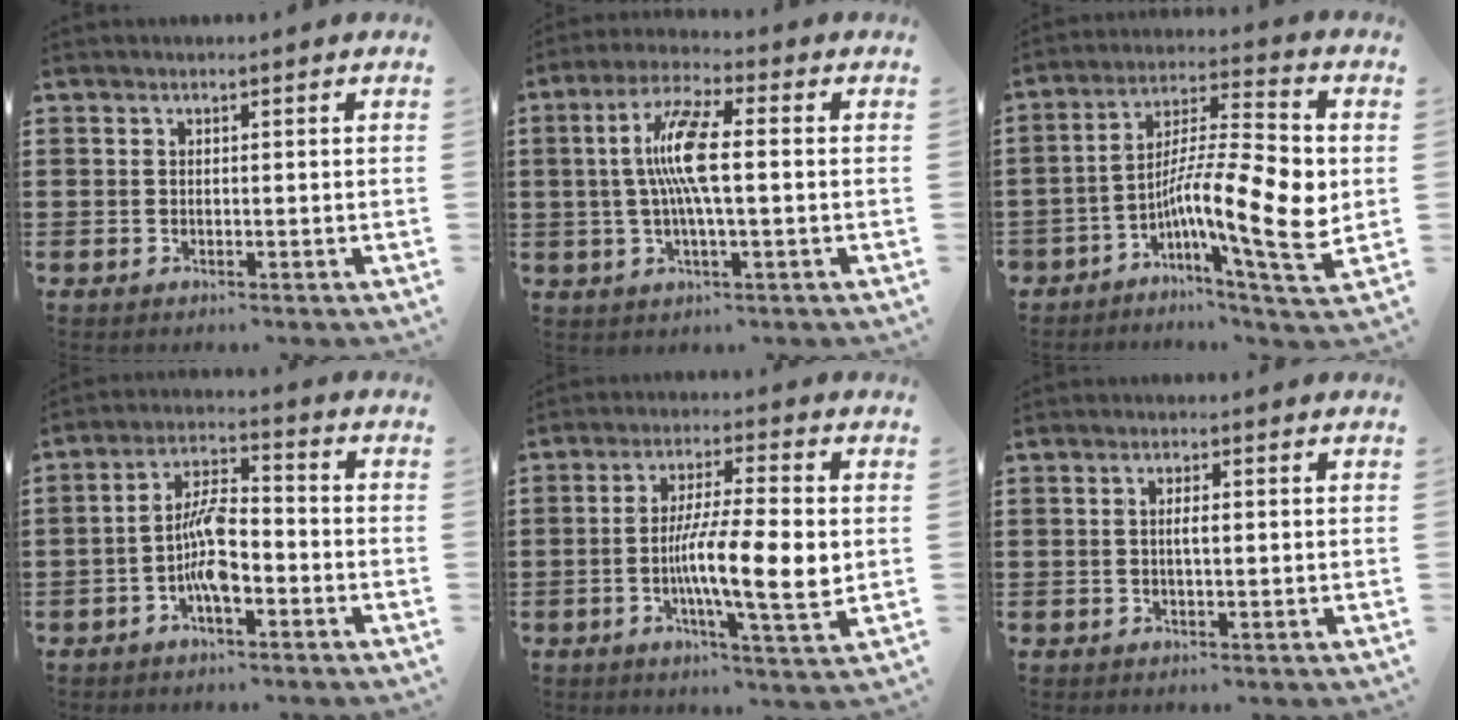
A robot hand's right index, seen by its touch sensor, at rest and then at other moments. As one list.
[{"total": 8.8, "force": [0.1, 1.6, 8.7], "torque": [-0.178, -0.003, -0.008]}, {"total": 13.1, "force": [-2.2, 2.4, 12.6], "torque": [-0.233, -0.015, -0.044]}, {"total": 8.2, "force": [-2.8, 3.2, 7.0], "torque": [-0.145, 0.007, -0.056]}, {"total": 11.2, "force": [-0.9, 2.0, 11.0], "torque": [-0.185, -0.004, -0.016]}, {"total": 2.1, "force": [0.0, 0.5, 2.0], "torque": [-0.037, -0.002, -0.001]}]